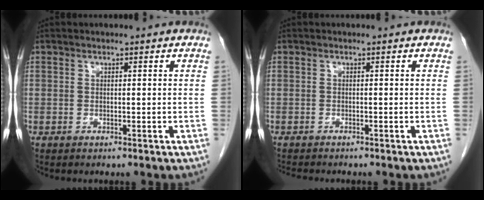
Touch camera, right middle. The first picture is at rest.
{"total": 3.1, "force": [-2.8, 0.6, 1.3], "torque": [-0.021, -0.007, -0.041]}